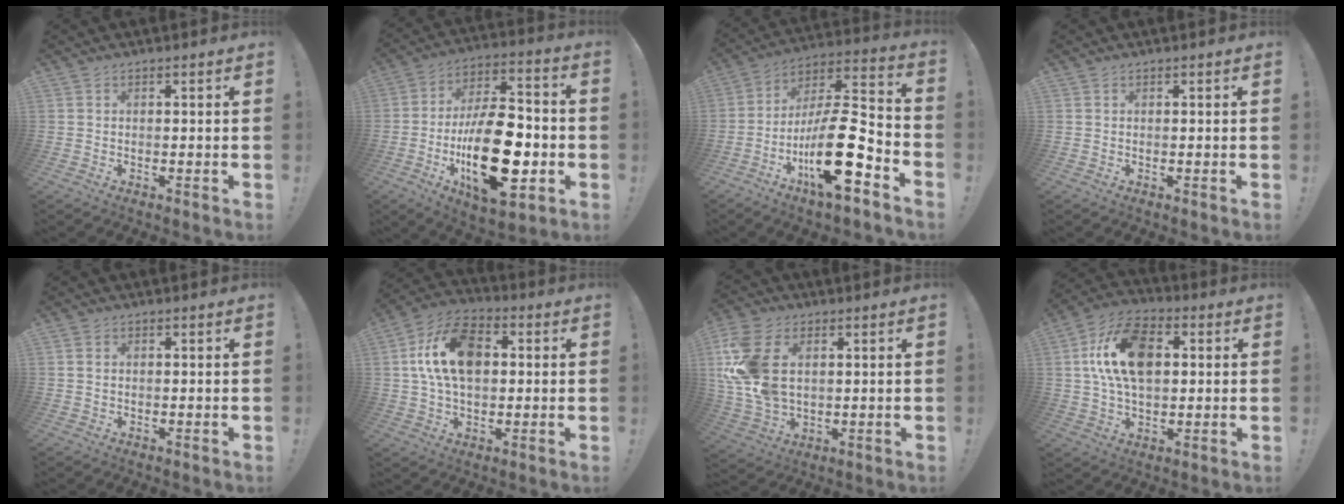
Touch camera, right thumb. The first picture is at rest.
{"total": 27.1, "force": [-6.2, 13.7, 22.6], "torque": [-0.400, 0.027, -0.089]}
{"total": 21.9, "force": [-8.6, 6.9, 18.9], "torque": [-0.336, 0.043, -0.141]}
{"total": 0.0}
{"total": 1.1, "force": [0.4, 0.8, 0.5], "torque": [-0.019, 0.005, 0.010]}
{"total": 16.8, "force": [2.9, 11.0, 12.4], "torque": [-0.213, 0.009, 0.054]}
{"total": 17.5, "force": [3.8, 11.8, 12.4], "torque": [-0.265, -0.009, 0.072]}
{"total": 17.9, "force": [3.3, 11.4, 13.4], "torque": [-0.231, 0.013, 0.062]}